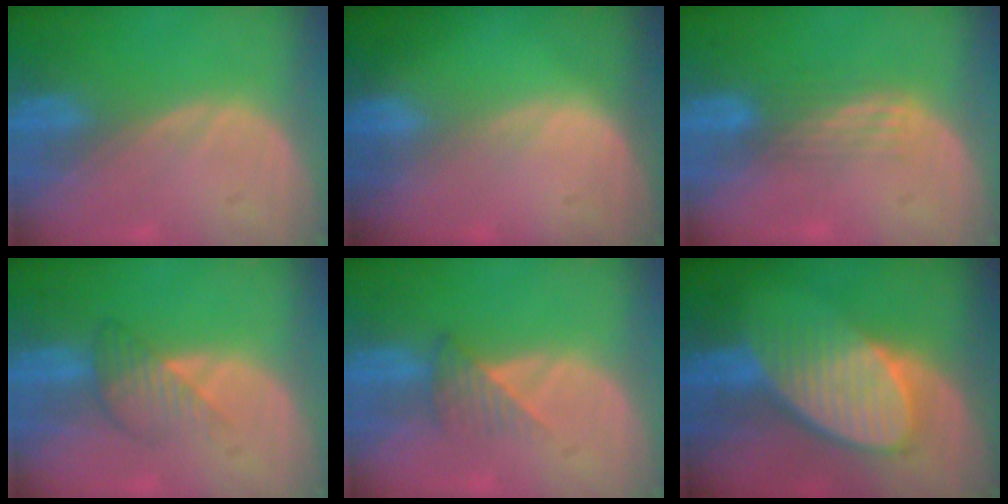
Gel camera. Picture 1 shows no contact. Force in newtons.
{"total": 0.5, "press": 0.3, "slide": 0.4}
{"total": 3.2, "press": 2.6, "slide": 1.8}
{"total": 3.7, "press": 3.6, "slide": 0.2}
{"total": 3.4, "press": 3.1, "slide": 1.4}
{"total": 9.0, "press": 8.1, "slide": 3.9}